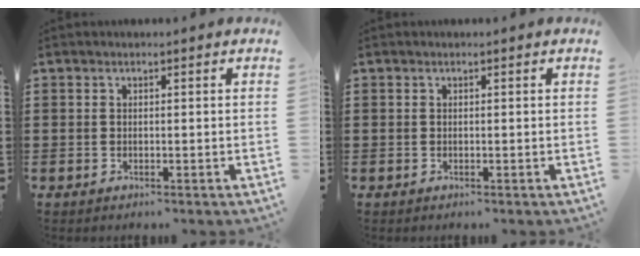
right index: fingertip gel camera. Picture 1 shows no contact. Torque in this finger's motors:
{"motor_torque": [0.14, -0.06, 0.00, 0.00]}